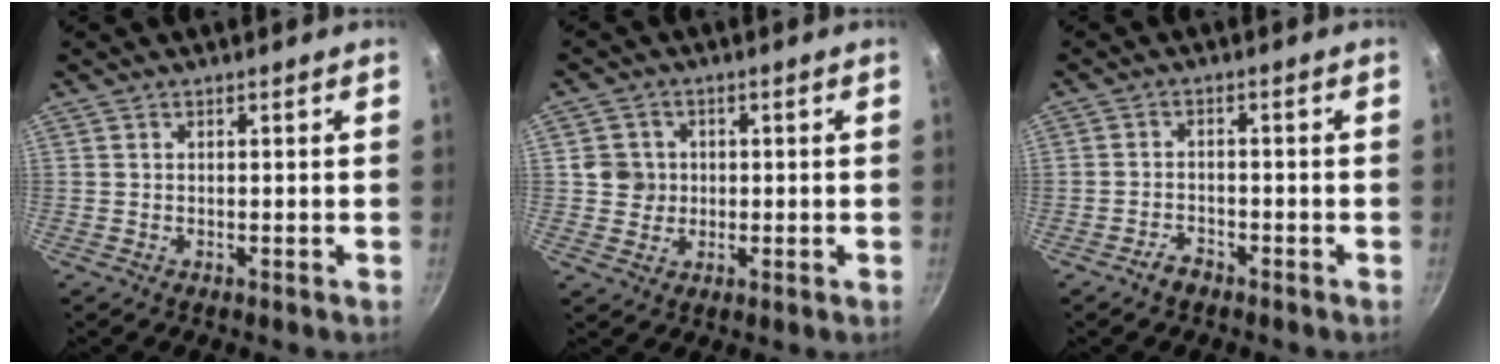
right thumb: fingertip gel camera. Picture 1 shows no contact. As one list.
[{"total": 4.6, "force": [0.3, 4.4, 1.1], "torque": [0.008, 0.008, 0.002]}, {"total": 2.8, "force": [-2.1, 1.4, 1.0], "torque": [-0.014, 0.024, -0.035]}]